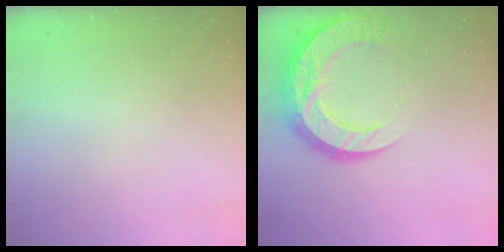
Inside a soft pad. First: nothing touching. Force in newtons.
{"total": 18.4, "press": 18.4, "slide": 1.6}